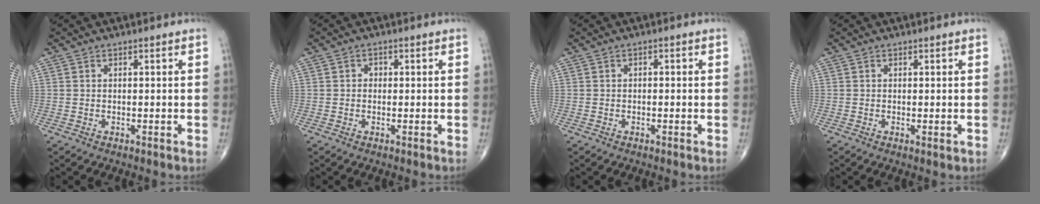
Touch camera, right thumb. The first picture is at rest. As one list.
[{"total": 1.1, "force": [0.0, 1.0, 0.5], "torque": [-0.002, 0.003, -0.003]}, {"total": 0.7, "force": [-0.1, 0.5, 0.5], "torque": [0.000, 0.003, -0.008]}, {"total": 0.8, "force": [-0.1, 0.1, 0.8], "torque": [-0.010, -0.004, -0.001]}]